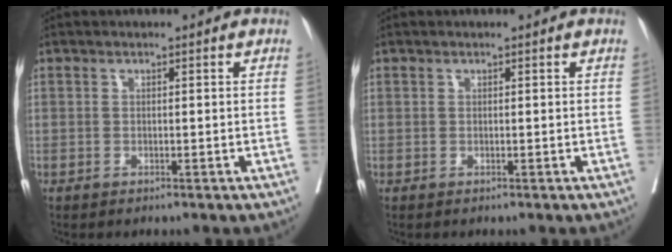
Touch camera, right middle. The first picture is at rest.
{"total": 0.0}